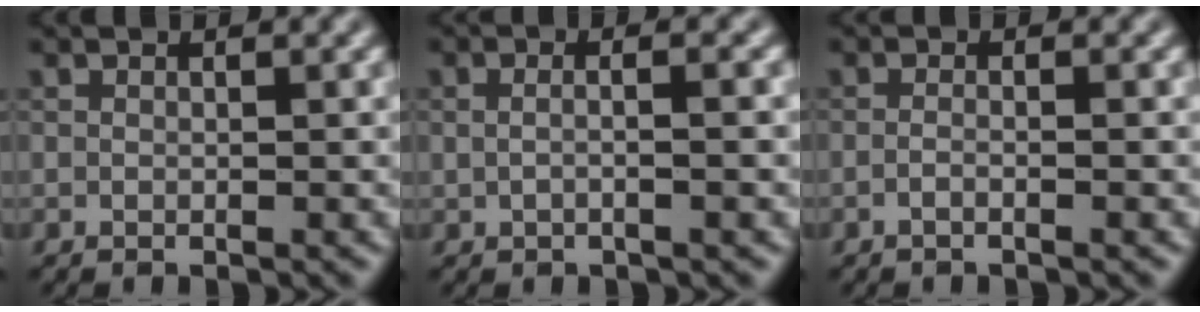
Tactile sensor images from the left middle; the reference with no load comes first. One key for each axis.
{"total": 3.6, "fx": 0.5, "fy": 1.7, "fz": 3.1, "tx": -0.013, "ty": 0.007, "tz": -0.018}
{"total": 1.1, "fx": -0.5, "fy": 0.3, "fz": 0.9, "tx": -0.013, "ty": -0.002, "tz": -0.013}